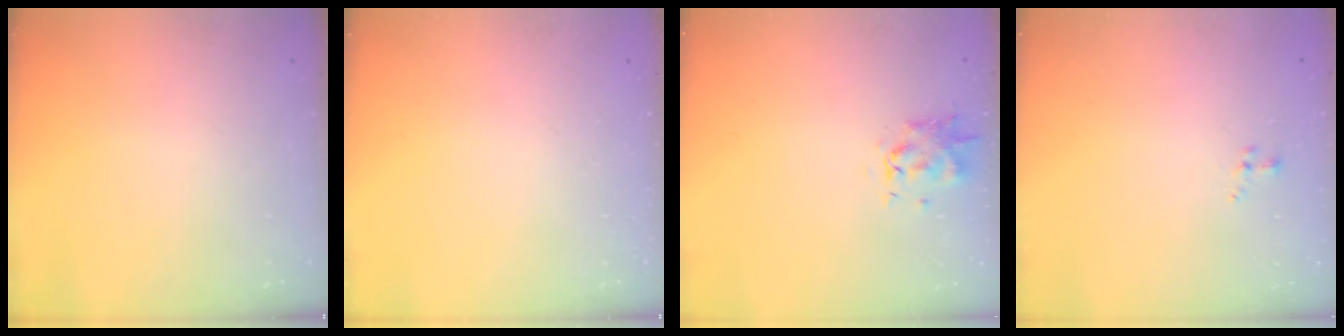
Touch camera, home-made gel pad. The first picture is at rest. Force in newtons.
{"total": 0.0}
{"total": 1.0, "press": 0.9, "slide": 0.3}
{"total": 0.8, "press": 0.6, "slide": 0.6}